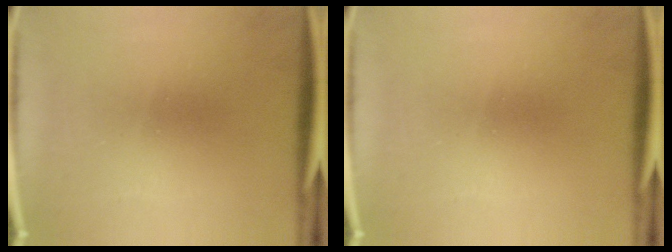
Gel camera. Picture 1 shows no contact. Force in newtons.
{"total": 0.0}